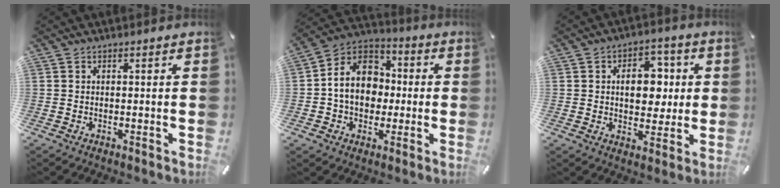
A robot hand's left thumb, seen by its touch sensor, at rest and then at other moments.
{"total": 12.9, "force": [-1.1, 11.0, 6.6], "torque": [-0.147, 0.017, -0.022]}
{"total": 10.8, "force": [1.5, 7.7, 7.4], "torque": [-0.088, -0.001, 0.019]}